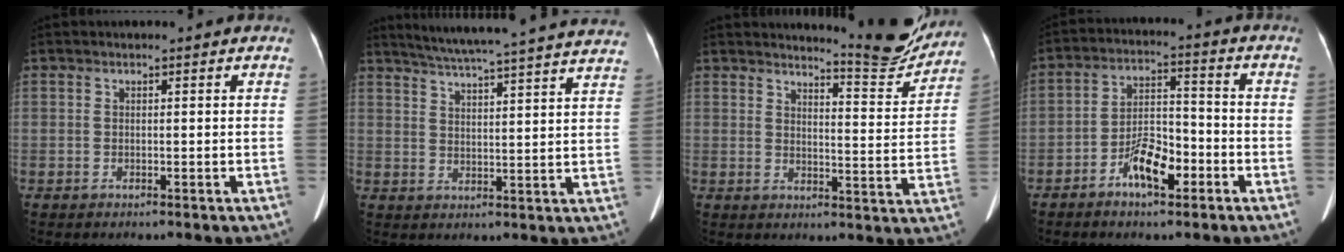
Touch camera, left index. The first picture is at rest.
{"total": 25.6, "force": [23.4, 0.2, 10.3], "torque": [-0.167, -0.026, 0.292]}
{"total": 8.6, "force": [8.6, -0.1, 1.2], "torque": [-0.020, -0.044, 0.104]}
{"total": 7.7, "force": [-4.2, 2.8, 5.8], "torque": [-0.113, 0.008, -0.074]}